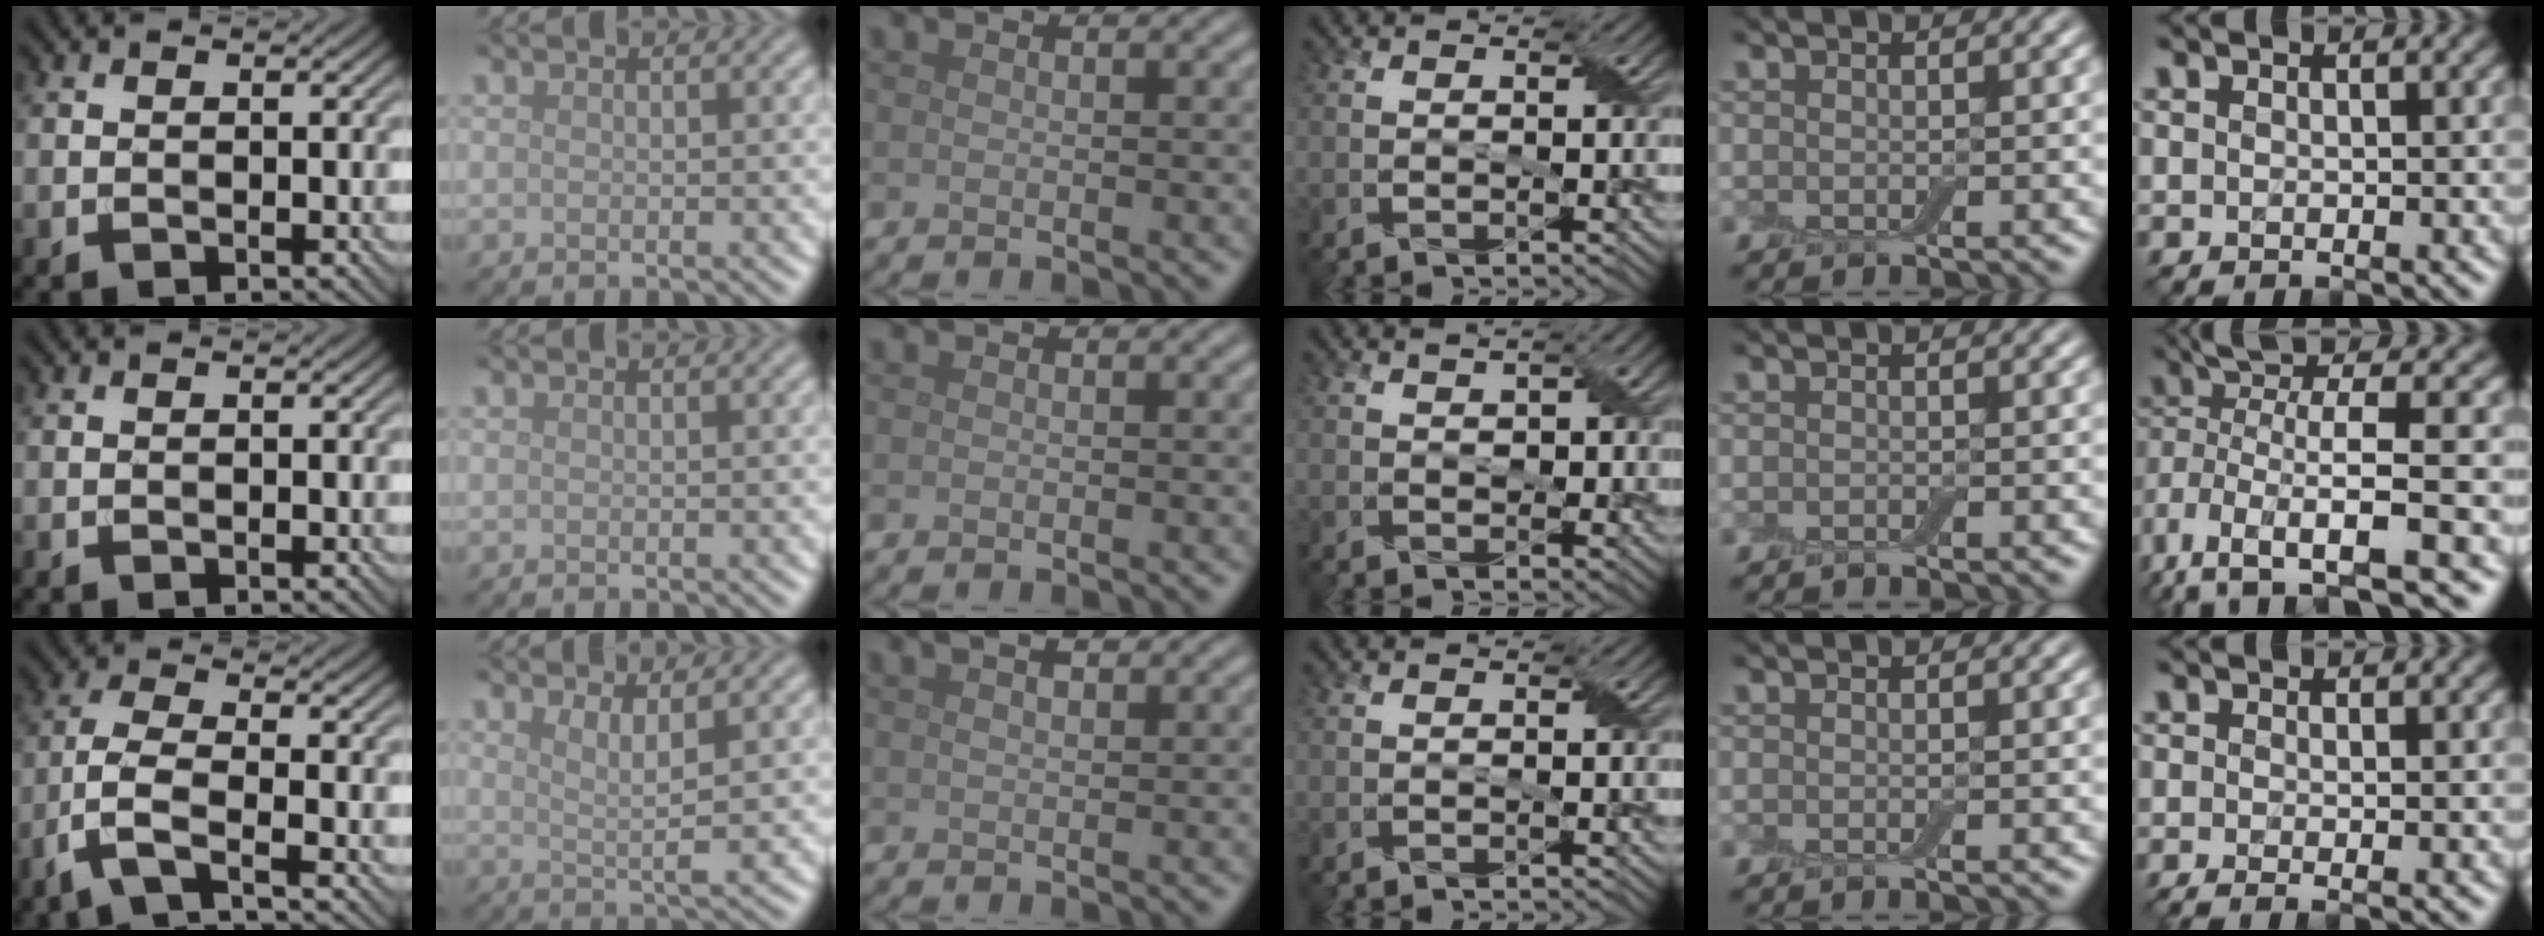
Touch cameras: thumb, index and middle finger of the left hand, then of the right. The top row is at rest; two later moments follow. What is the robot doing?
{"motion": "peel", "object": "bubble wrap"}